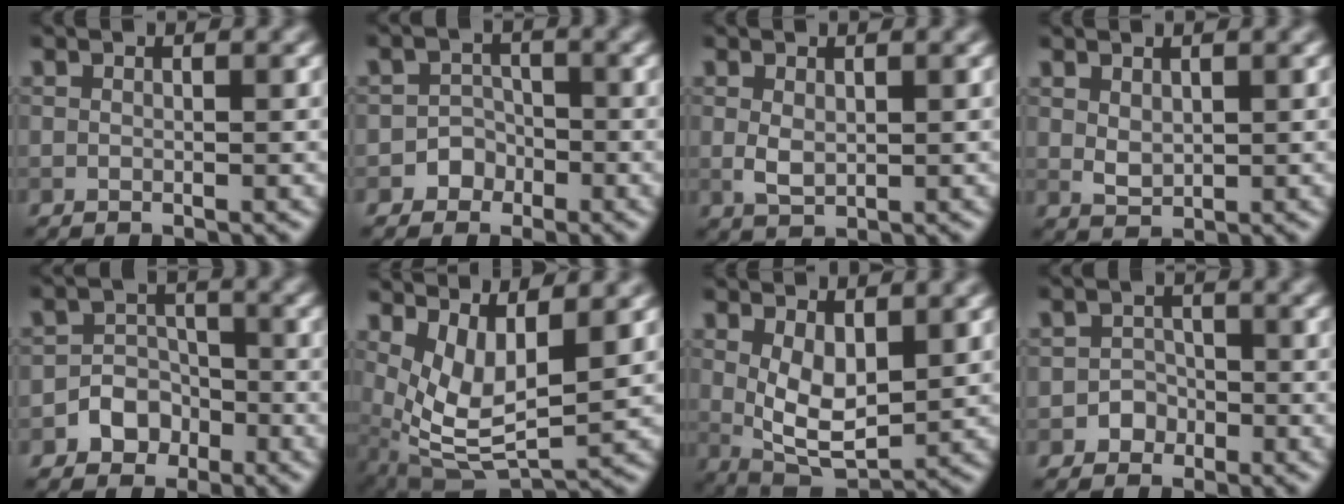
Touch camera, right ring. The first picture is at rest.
{"total": 2.1, "force": [-1.1, 1.8, 0.1], "torque": [0.021, 0.014, -0.026]}
{"total": 1.7, "force": [0.3, 1.0, 1.3], "torque": [-0.029, -0.002, 0.010]}
{"total": 1.5, "force": [0.7, 1.0, 0.9], "torque": [-0.021, -0.003, 0.019]}
{"total": 3.3, "force": [-1.8, 2.7, 0.8], "torque": [0.013, 0.013, -0.040]}
{"total": 6.2, "force": [2.1, 2.5, 5.2], "torque": [-0.113, -0.014, 0.049]}
{"total": 5.5, "force": [1.2, 2.9, 4.5], "torque": [-0.093, -0.012, 0.030]}
{"total": 1.8, "force": [-0.9, 1.5, 0.2], "torque": [0.011, 0.007, -0.018]}